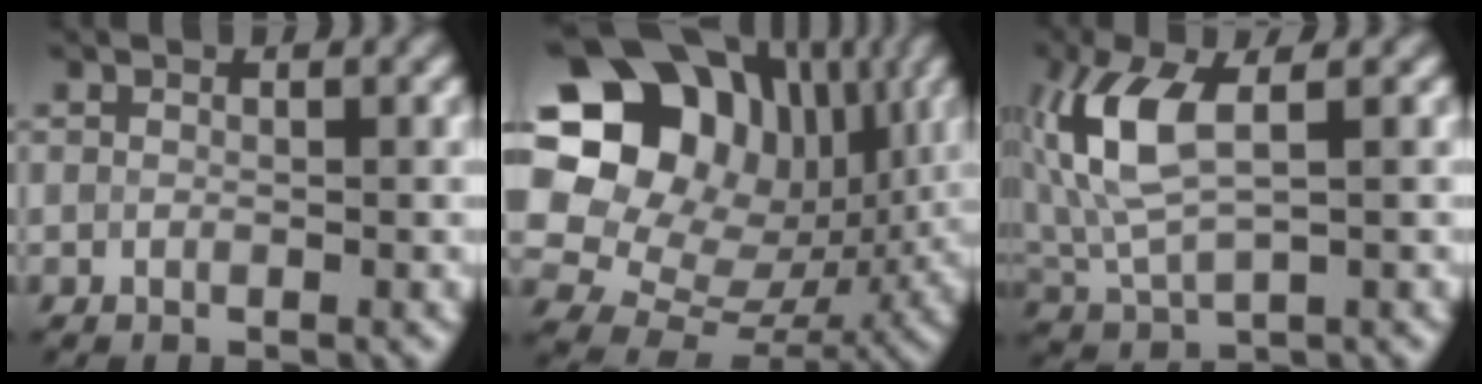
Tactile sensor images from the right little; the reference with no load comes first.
{"total": 20.6, "force": [6.7, 16.3, 10.6], "torque": [-0.219, 0.052, 0.113]}
{"total": 6.6, "force": [1.3, 3.0, 5.7], "torque": [-0.138, 0.006, 0.024]}